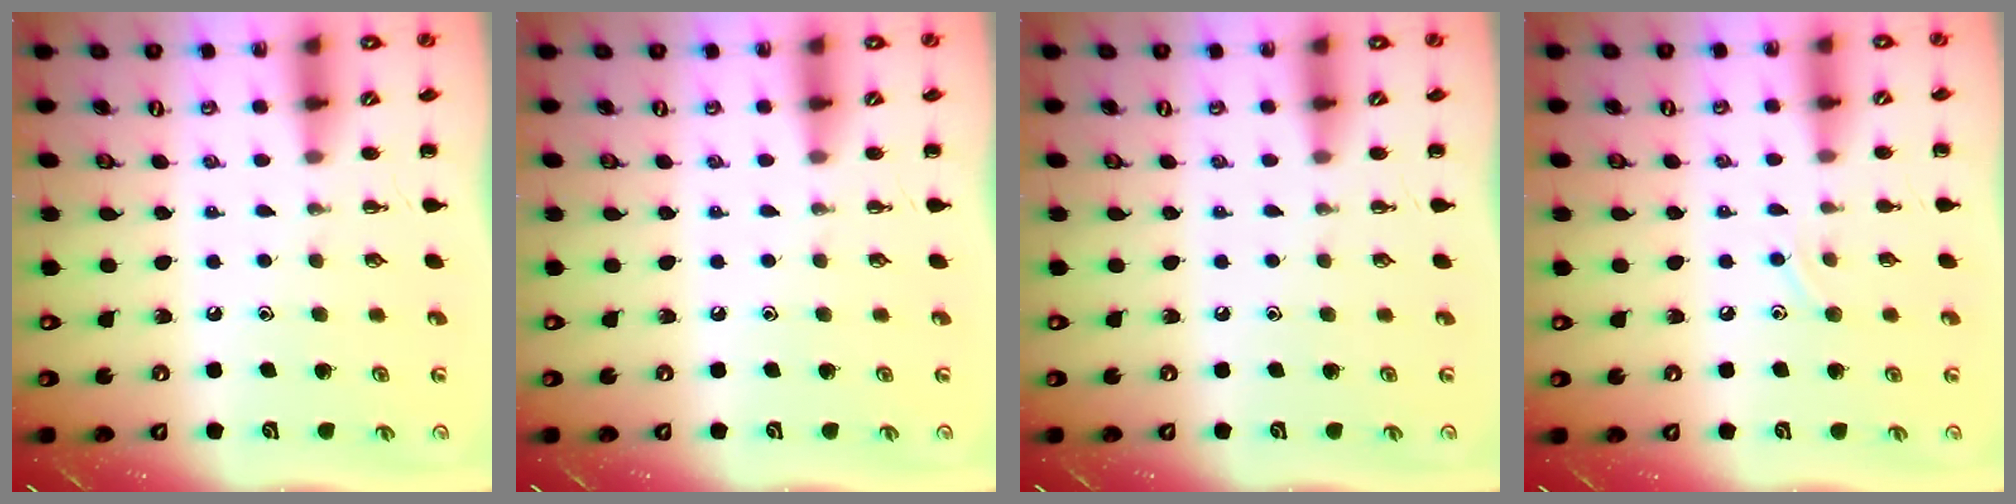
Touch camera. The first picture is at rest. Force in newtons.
{"total": 0.0}
{"total": 0.0}
{"total": 6.8, "press": 6.6, "slide": 1.7}